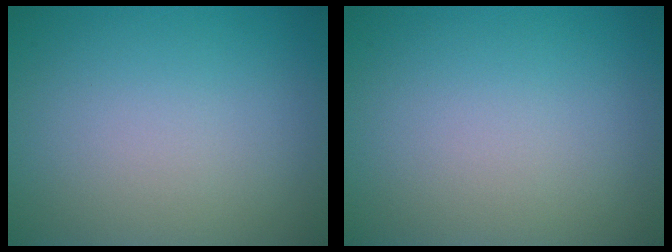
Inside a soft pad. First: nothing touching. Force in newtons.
{"total": 0.0}